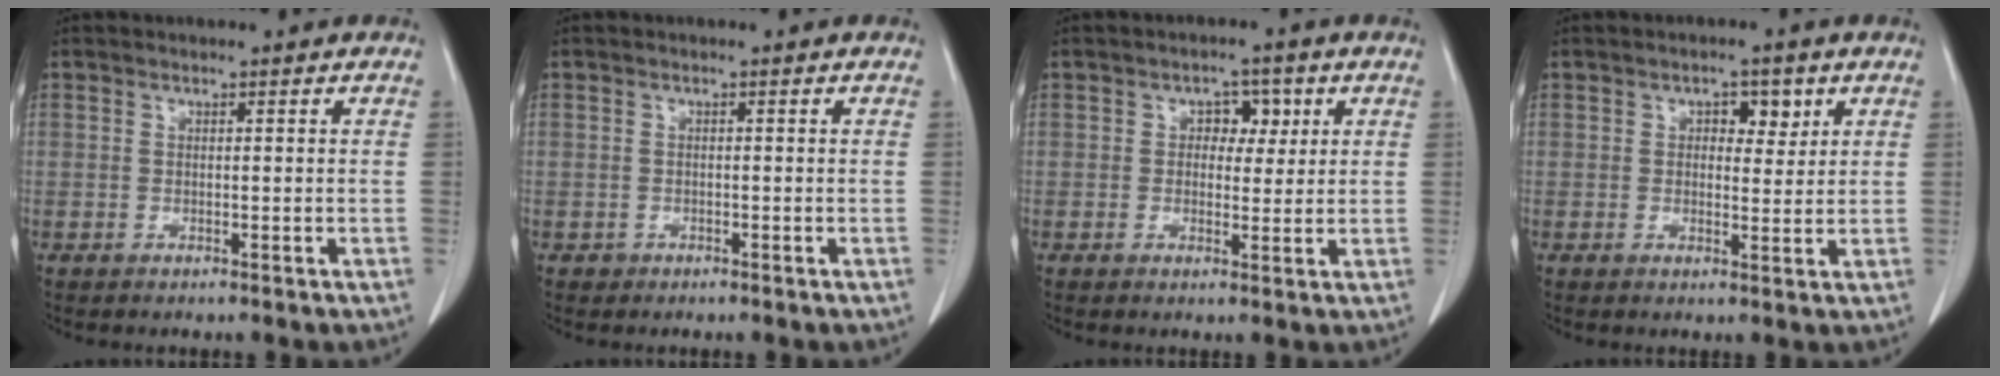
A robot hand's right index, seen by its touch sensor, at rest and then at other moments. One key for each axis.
{"total": 0.7, "fx": -0.3, "fy": 0.6, "fz": 0.0, "tx": -0.004, "ty": 0.004, "tz": -0.007}
{"total": 3.9, "fx": 1.2, "fy": 2.6, "fz": 2.6, "tx": -0.028, "ty": 0.011, "tz": 0.015}
{"total": 3.6, "fx": 1.6, "fy": 2.1, "fz": 2.5, "tx": -0.028, "ty": 0.007, "tz": 0.021}